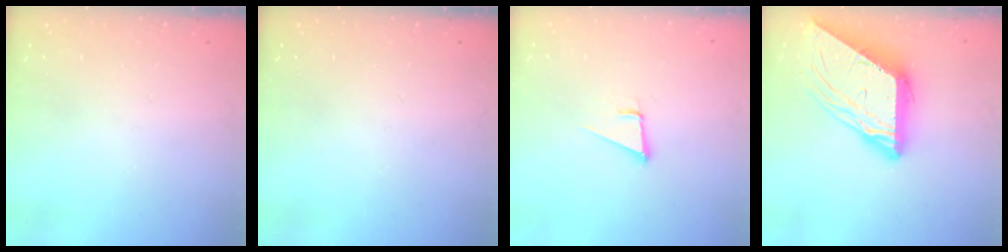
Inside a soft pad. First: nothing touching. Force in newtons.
{"total": 0.0}
{"total": 3.7, "press": 2.9, "slide": 2.3}
{"total": 14.2, "press": 14.1, "slide": 1.5}